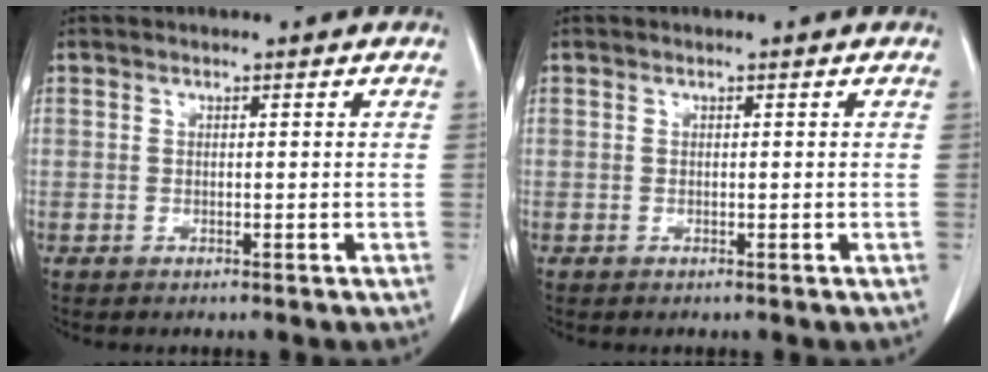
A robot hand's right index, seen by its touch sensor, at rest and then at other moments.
{"total": 0.0}